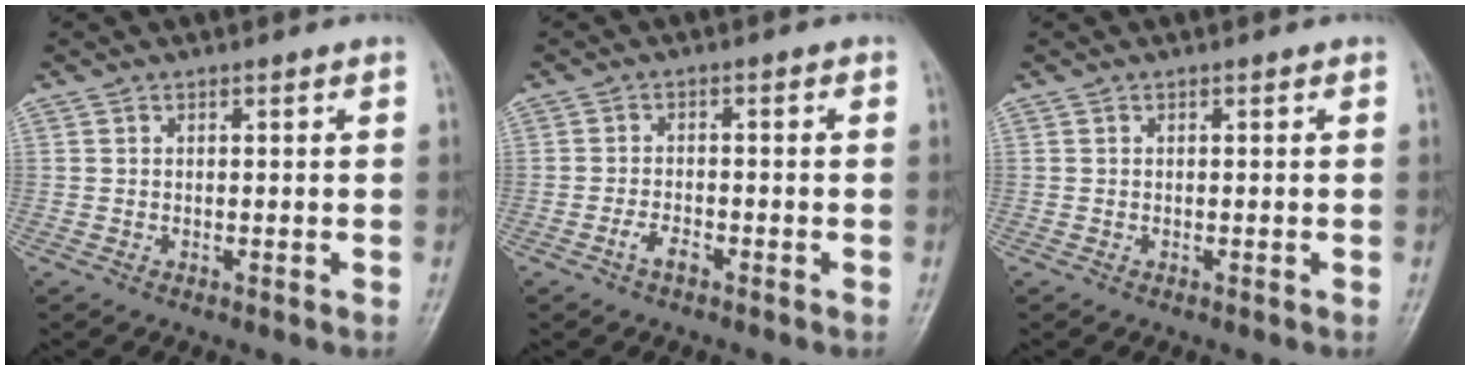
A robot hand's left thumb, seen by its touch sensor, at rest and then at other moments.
{"total": 2.8, "force": [-1.7, 1.3, 1.7], "torque": [-0.034, 0.013, -0.035]}
{"total": 0.0}